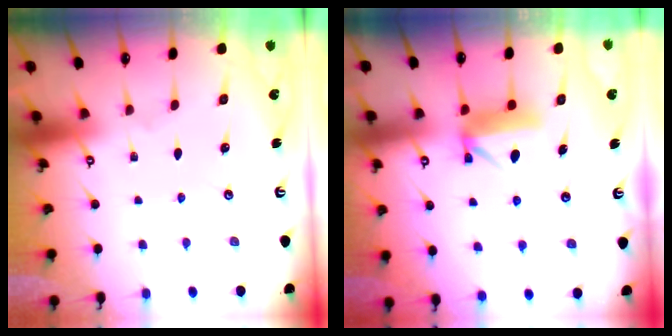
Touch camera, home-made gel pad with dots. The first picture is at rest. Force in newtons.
{"total": 8.3, "press": 8.3, "slide": 0.5}